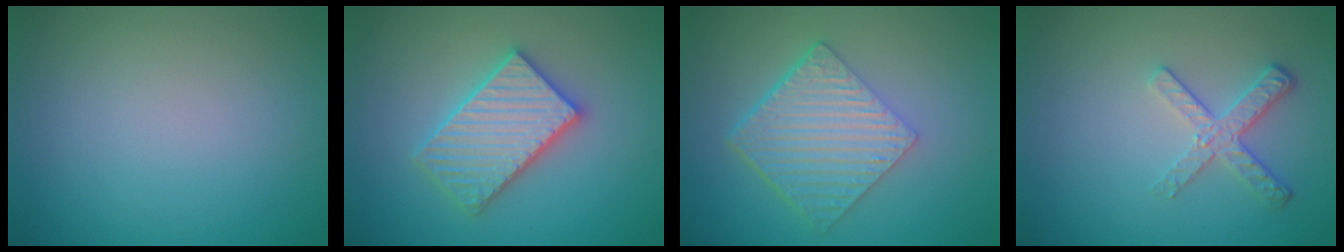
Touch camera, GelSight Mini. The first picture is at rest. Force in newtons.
{"total": 5.4, "press": 5.3, "slide": 0.8}
{"total": 6.3, "press": 4.3, "slide": 4.6}
{"total": 2.6, "press": 2.2, "slide": 1.4}